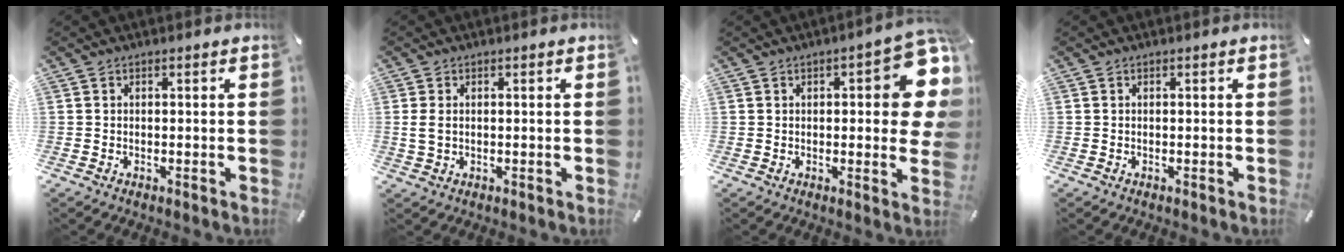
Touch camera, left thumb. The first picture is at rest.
{"total": 2.5, "force": [0.3, 1.8, 1.8], "torque": [-0.036, 0.005, 0.005]}
{"total": 14.6, "force": [3.8, 5.6, 12.9], "torque": [-0.147, -0.028, 0.062]}
{"total": 0.0}